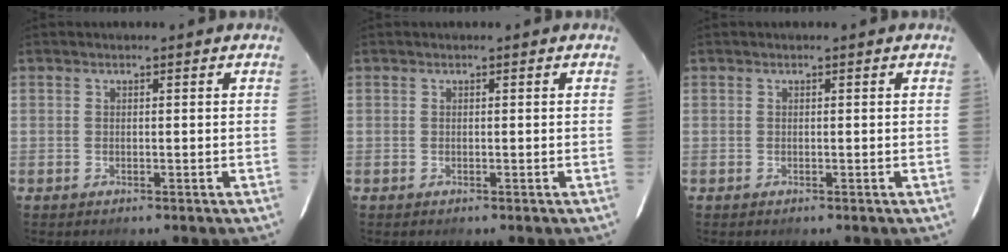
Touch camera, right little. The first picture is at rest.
{"total": 0.0}
{"total": 0.0}